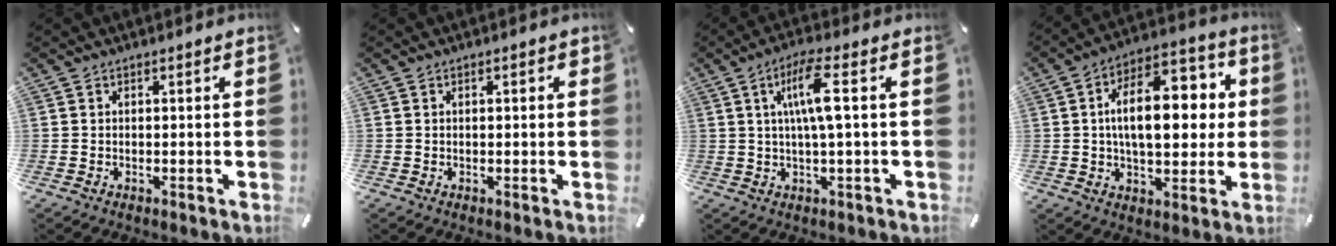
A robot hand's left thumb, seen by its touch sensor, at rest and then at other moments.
{"total": 0.6, "force": [0.1, 0.4, 0.5], "torque": [-0.002, 0.000, -0.002]}
{"total": 9.0, "force": [1.7, 1.5, 8.7], "torque": [-0.168, 0.005, 0.025]}
{"total": 17.7, "force": [2.5, 9.7, 14.6], "torque": [-0.225, 0.002, 0.037]}